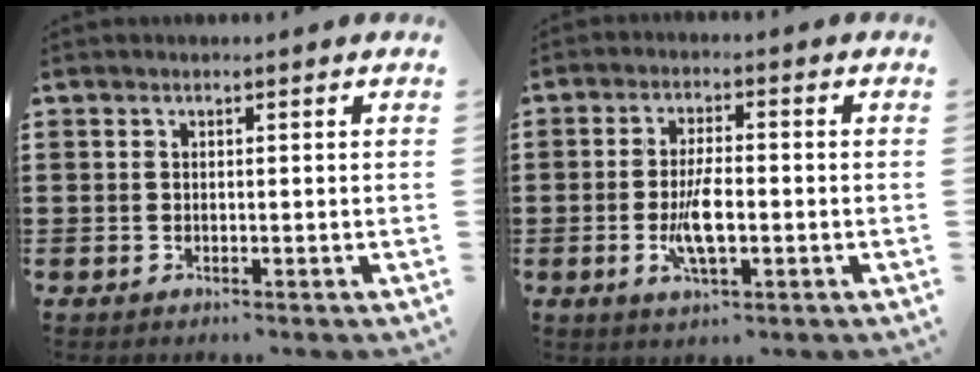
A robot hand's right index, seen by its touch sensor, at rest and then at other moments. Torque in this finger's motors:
{"motor_torque": [1.79, 0.35, 0.73, 0.21]}